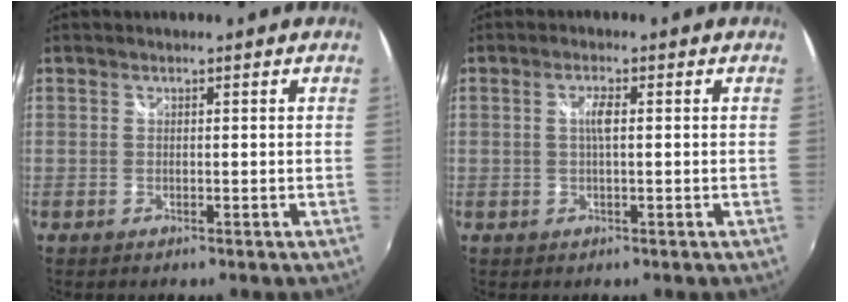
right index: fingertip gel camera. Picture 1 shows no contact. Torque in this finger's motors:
{"motor_torque": [0.02, 0.02, 0.21, 0.07]}